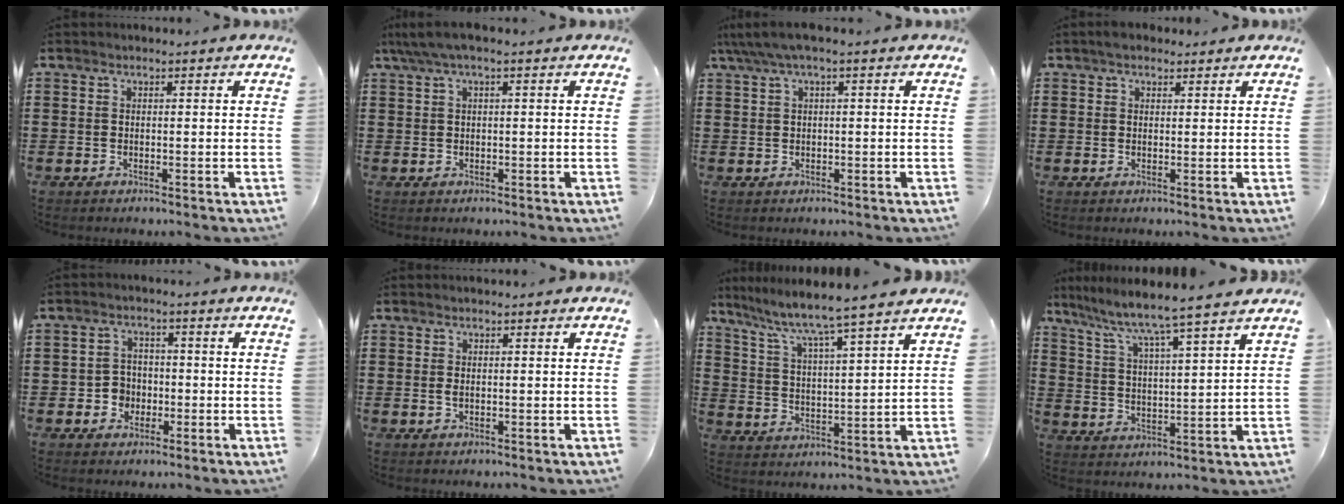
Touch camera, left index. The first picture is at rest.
{"total": 2.3, "force": [0.6, 0.3, 2.2], "torque": [-0.047, -0.001, 0.007]}
{"total": 2.2, "force": [0.3, 0.3, 2.1], "torque": [-0.045, -0.002, 0.002]}
{"total": 1.9, "force": [1.6, 0.9, 0.5], "torque": [-0.014, 0.005, 0.030]}
{"total": 3.4, "force": [-1.1, 3.0, 1.3], "torque": [-0.032, 0.002, -0.023]}
{"total": 0.6, "force": [0.2, 0.1, 0.6], "torque": [-0.013, 0.000, 0.005]}
{"total": 5.7, "force": [4.9, -0.9, 2.7], "torque": [-0.073, -0.041, 0.076]}
{"total": 5.5, "force": [4.8, -1.1, 2.5], "torque": [-0.069, -0.041, 0.072]}